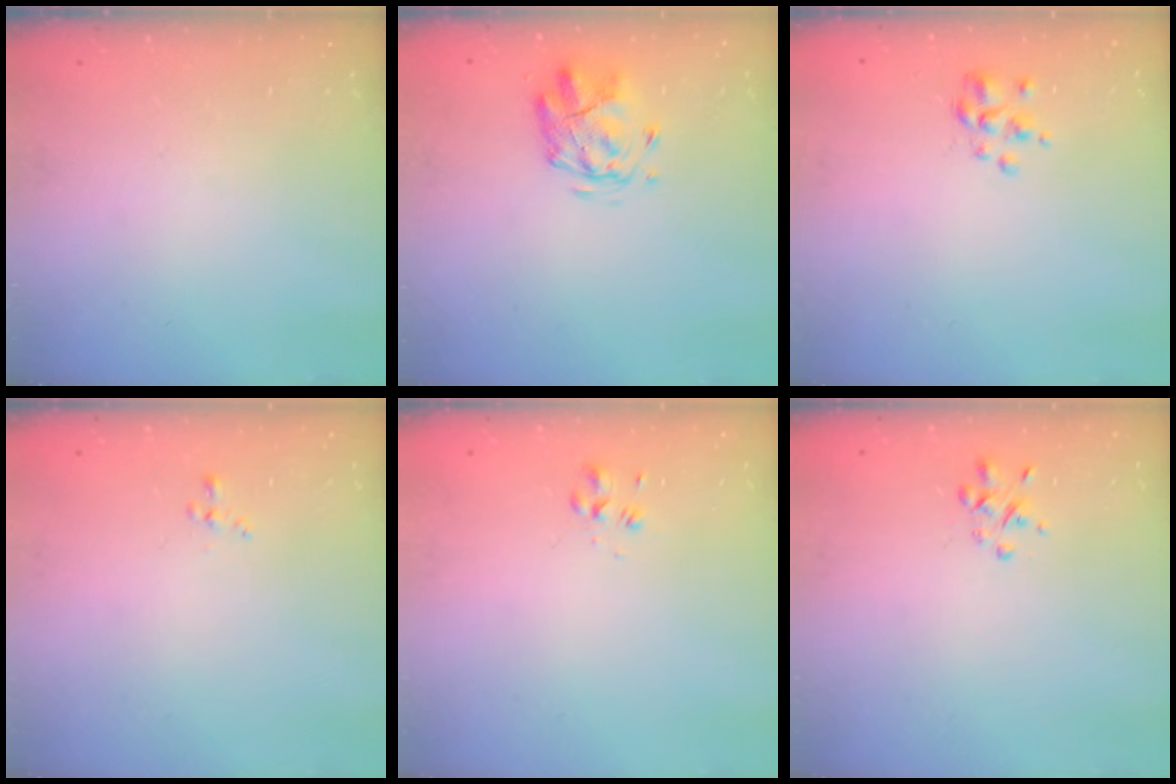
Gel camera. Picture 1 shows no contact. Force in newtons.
{"total": 2.7, "press": 2.4, "slide": 1.2}
{"total": 2.7, "press": 2.6, "slide": 0.6}
{"total": 0.0}
{"total": 2.6, "press": 2.4, "slide": 1.0}
{"total": 1.8, "press": 1.8, "slide": 0.5}